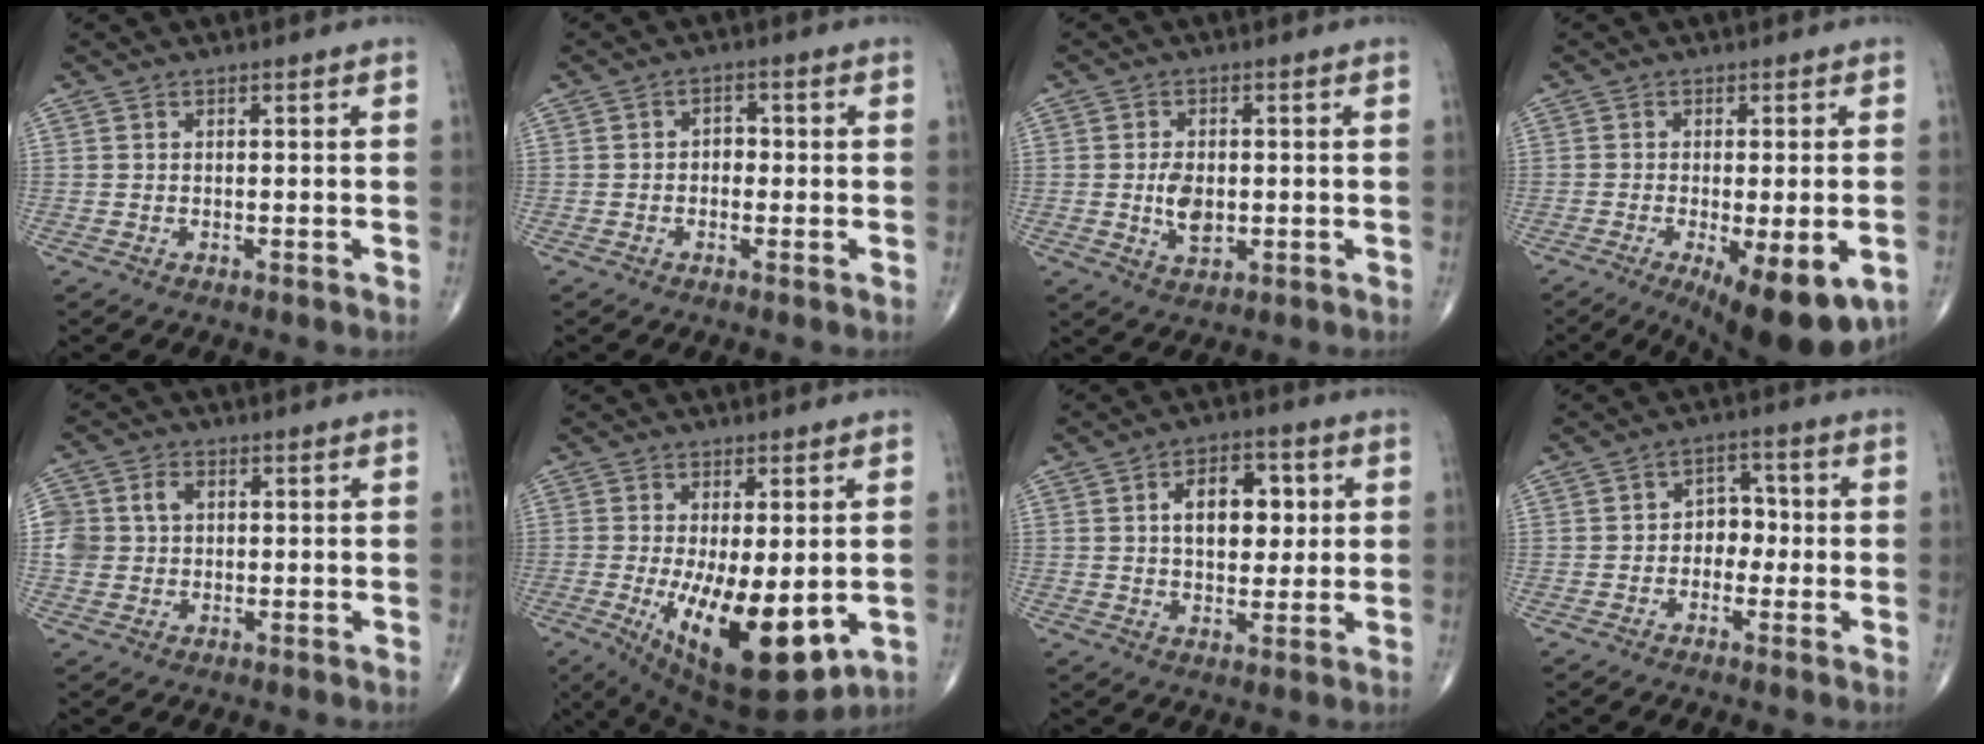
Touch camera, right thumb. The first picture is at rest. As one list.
[{"total": 2.6, "force": [-0.2, 2.0, 1.6], "torque": [-0.008, 0.011, -0.011]}, {"total": 5.3, "force": [-0.4, 3.2, 4.2], "torque": [-0.067, -0.005, -0.004]}, {"total": 14.0, "force": [-5.9, 4.6, 11.8], "torque": [-0.148, -0.012, -0.076]}, {"total": 7.6, "force": [1.3, 6.3, 4.0], "torque": [-0.082, 0.010, 0.026]}, {"total": 17.1, "force": [-3.7, 6.8, 15.3], "torque": [-0.237, -0.031, -0.033]}, {"total": 10.6, "force": [2.2, 6.5, 8.2], "torque": [-0.086, 0.002, 0.033]}, {"total": 5.1, "force": [-0.7, 4.0, 3.1], "torque": [-0.012, 0.020, -0.024]}]